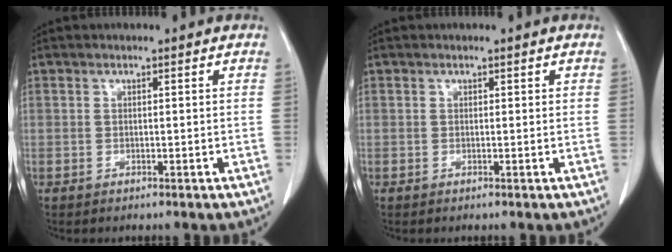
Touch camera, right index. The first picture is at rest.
{"total": 0.0}